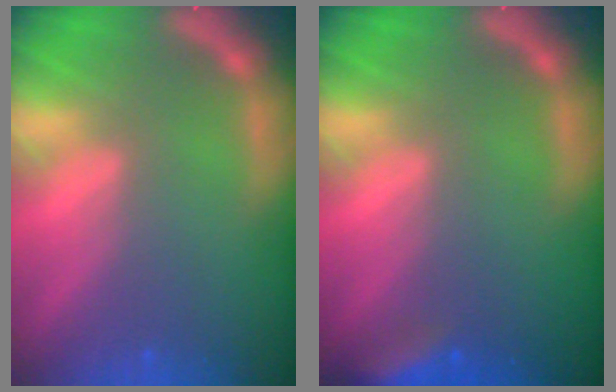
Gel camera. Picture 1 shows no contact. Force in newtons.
{"total": 4.0}